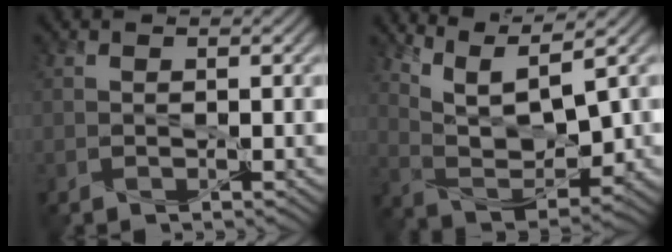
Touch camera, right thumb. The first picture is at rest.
{"total": 8.9, "force": [6.0, 2.4, 6.1], "torque": [-0.132, -0.003, 0.109]}